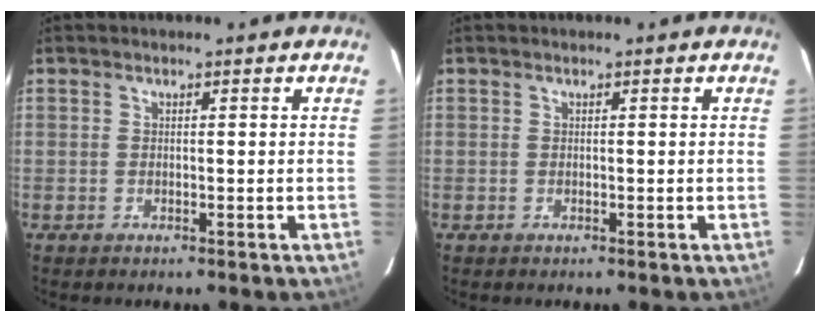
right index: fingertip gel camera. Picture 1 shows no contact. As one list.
[{"total": 0.0}]